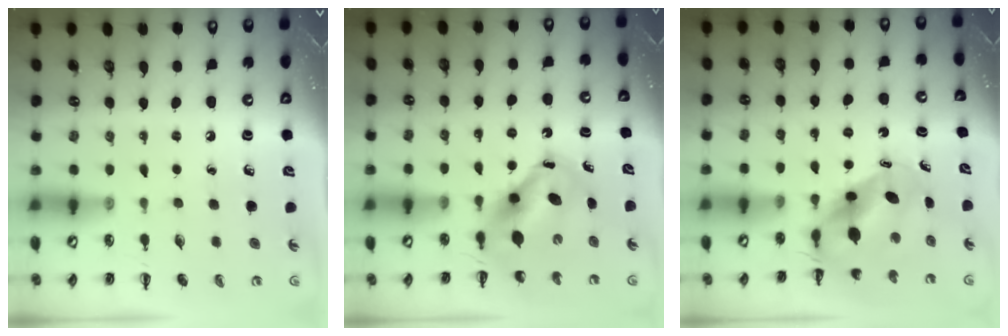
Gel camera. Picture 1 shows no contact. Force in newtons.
{"total": 6.9, "press": 6.8, "slide": 1.6}
{"total": 6.6, "press": 6.3, "slide": 1.9}